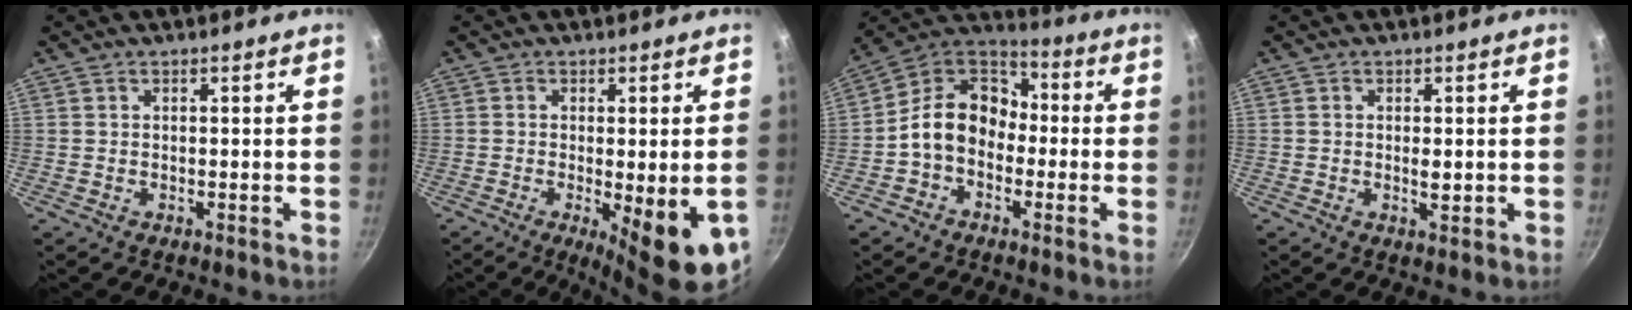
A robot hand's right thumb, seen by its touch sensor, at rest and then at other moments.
{"total": 11.8, "force": [-3.6, 3.1, 10.9], "torque": [-0.140, -0.014, -0.041]}
{"total": 12.4, "force": [-2.3, 9.5, 7.6], "torque": [-0.090, 0.049, -0.068]}
{"total": 2.0, "force": [0.0, 0.8, 1.8], "torque": [-0.032, -0.003, 0.001]}